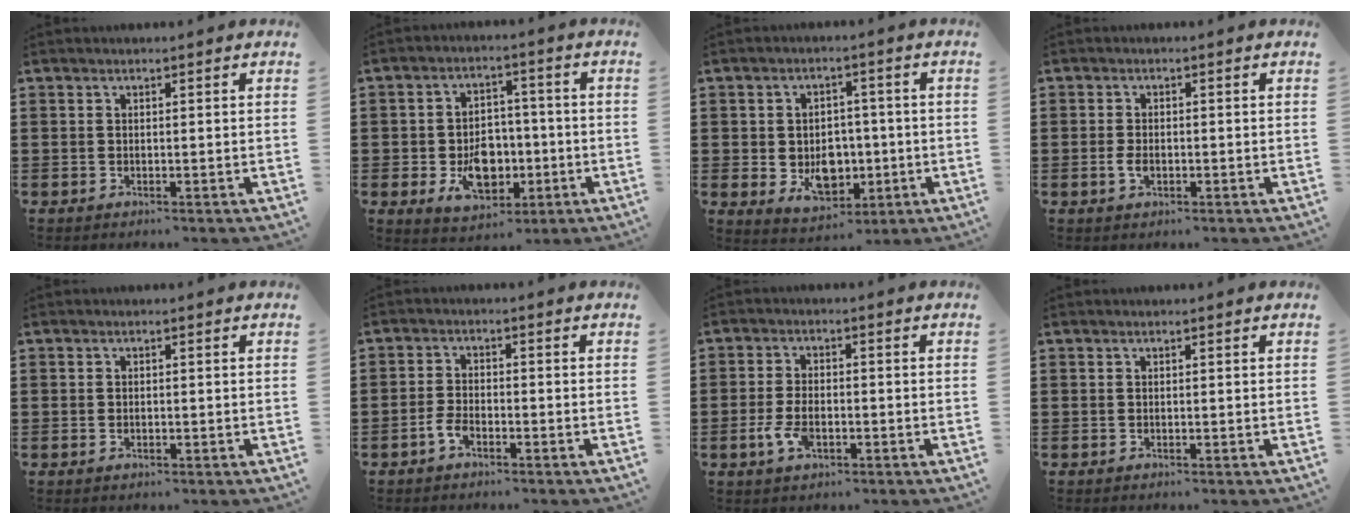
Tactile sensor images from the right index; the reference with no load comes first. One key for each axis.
{"total": 8.0, "fx": -1.8, "fy": 5.7, "fz": 5.4, "tx": -0.079, "ty": 0.004, "tz": -0.028}
{"total": 6.4, "fx": -0.8, "fy": 5.1, "fz": 3.8, "tx": -0.053, "ty": 0.004, "tz": -0.012}
{"total": 2.1, "fx": -0.6, "fy": 1.2, "fz": 1.7, "tx": -0.040, "ty": -0.002, "tz": -0.012}
{"total": 0.6, "fx": -0.2, "fy": 0.3, "fz": 0.5, "tx": -0.012, "ty": -0.004, "tz": -0.002}
{"total": 2.7, "fx": -1.7, "fy": 1.3, "fz": 1.7, "tx": -0.047, "ty": 0.000, "tz": -0.038}
{"total": 4.3, "fx": -1.7, "fy": 2.1, "fz": 3.4, "tx": -0.080, "ty": -0.006, "tz": -0.032}
{"total": 0.0}